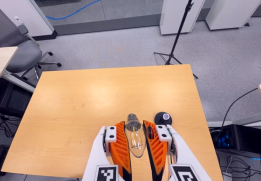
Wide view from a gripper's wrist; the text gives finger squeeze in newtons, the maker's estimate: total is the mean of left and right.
{"total": 23.5, "left": 25.7, "right": 21.3}